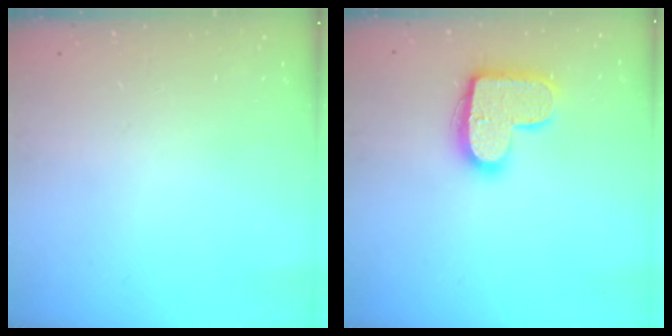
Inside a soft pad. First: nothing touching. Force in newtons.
{"total": 15.5, "press": 15.5, "slide": 0.8}